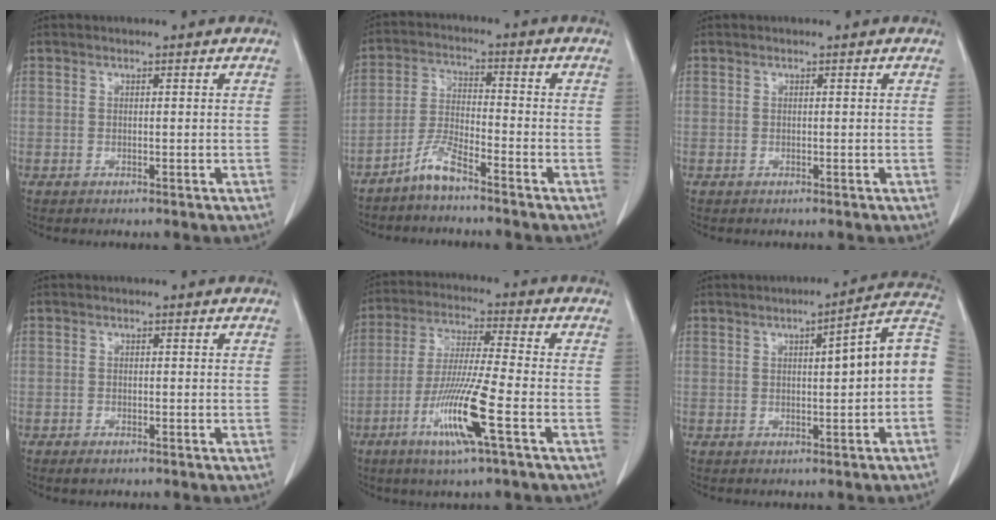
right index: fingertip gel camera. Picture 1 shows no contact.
{"total": 5.2, "force": [-4.3, 0.5, 2.9], "torque": [-0.067, -0.008, -0.089]}
{"total": 0.0}
{"total": 1.1, "force": [-0.8, 0.5, 0.6], "torque": [-0.014, -0.002, -0.009]}
{"total": 12.1, "force": [-4.9, -0.5, 11.0], "torque": [-0.220, -0.022, -0.096]}
{"total": 9.3, "force": [0.3, 0.9, 9.3], "torque": [-0.119, 0.027, -0.001]}